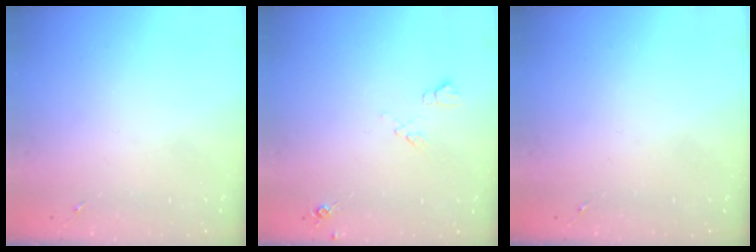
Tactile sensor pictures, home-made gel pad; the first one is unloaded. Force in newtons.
{"total": 6.2, "press": 6.2, "slide": 1.0}
{"total": 0.0}